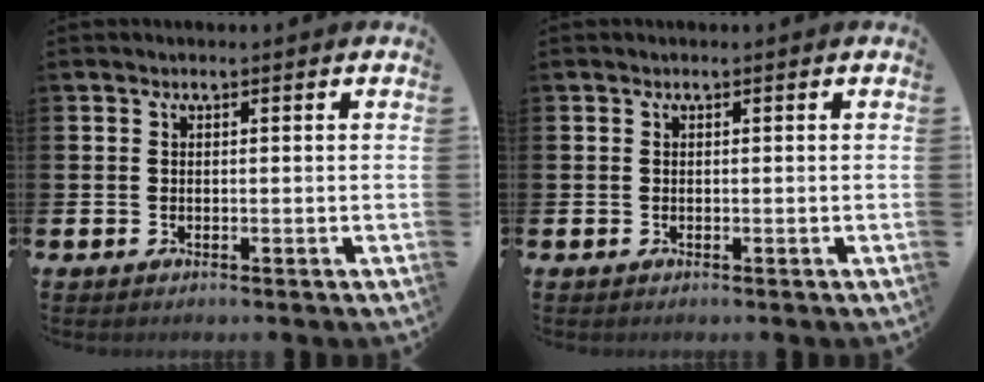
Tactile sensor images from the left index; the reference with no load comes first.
{"total": 0.0}